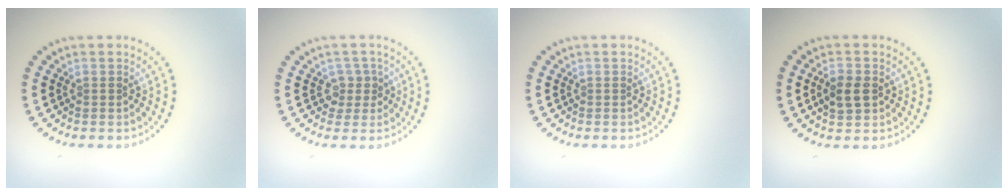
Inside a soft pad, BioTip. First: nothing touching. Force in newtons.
{"total": 1.9, "press": 1.4, "slide": 1.3}
{"total": 0.0}
{"total": 2.6, "press": 2.6, "slide": 0.1}